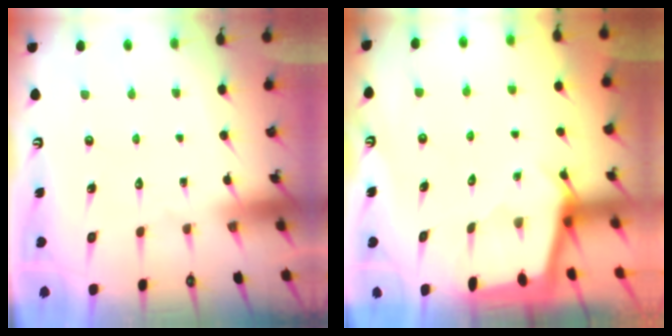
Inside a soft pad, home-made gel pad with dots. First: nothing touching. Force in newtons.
{"total": 2.1, "press": 2.1, "slide": 0.3}